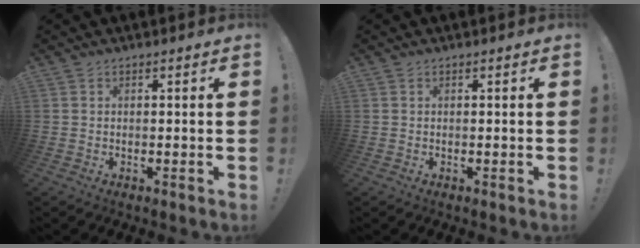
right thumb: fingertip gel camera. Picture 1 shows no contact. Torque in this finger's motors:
{"motor_torque": [-0.15, -0.09, 0.22, 0.05, 0.00]}